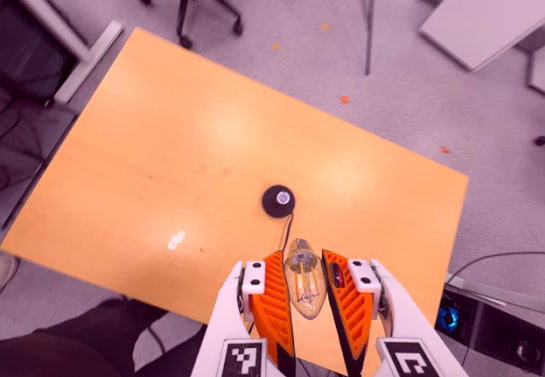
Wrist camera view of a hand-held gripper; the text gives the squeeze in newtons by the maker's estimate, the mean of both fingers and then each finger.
{"total": 9.8, "left": 9.0, "right": 10.5}